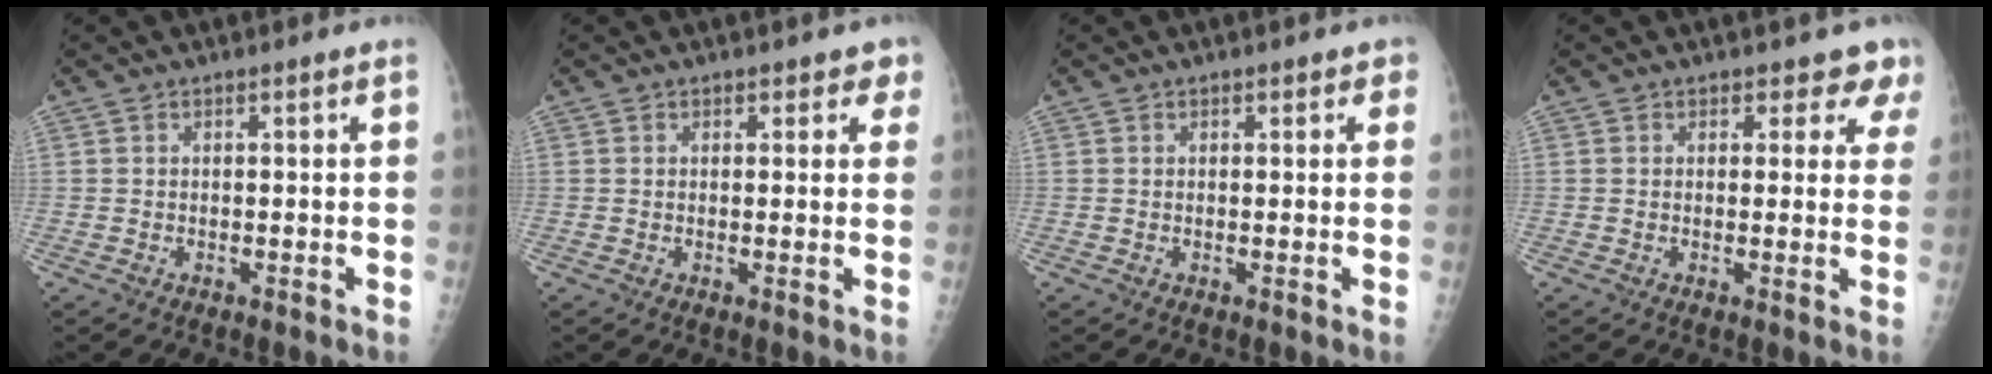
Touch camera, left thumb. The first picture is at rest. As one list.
[{"total": 2.6, "force": [1.6, 1.9, 0.7], "torque": [0.030, -0.004, 0.011]}, {"total": 1.5, "force": [0.8, 1.2, 0.5], "torque": [0.017, 0.000, 0.003]}, {"total": 4.6, "force": [3.7, 2.8, 0.3], "torque": [0.037, -0.018, 0.021]}]